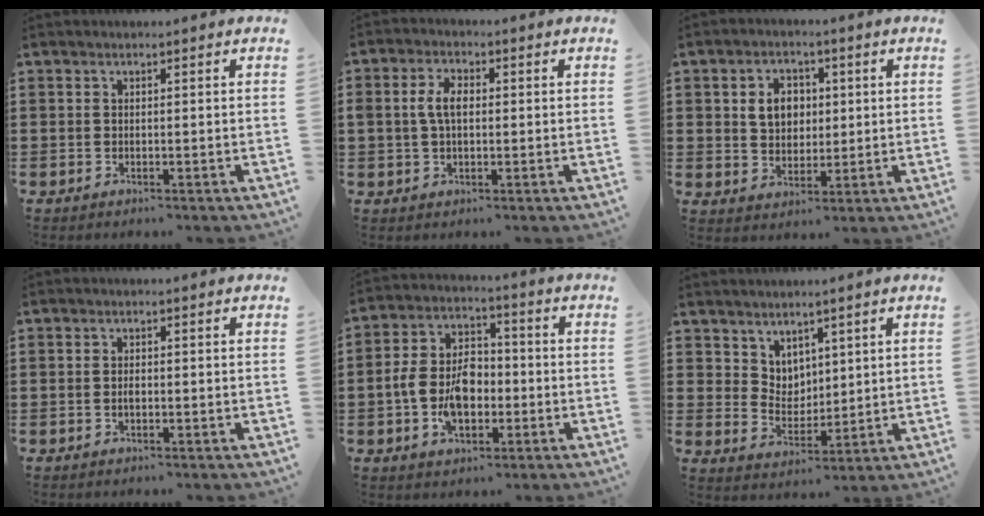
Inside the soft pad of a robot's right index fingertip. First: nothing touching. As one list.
[{"total": 4.4, "force": [0.4, 2.5, 3.6], "torque": [-0.089, 0.007, -0.001]}, {"total": 5.4, "force": [1.0, 4.4, 3.0], "torque": [-0.066, 0.013, 0.012]}, {"total": 1.1, "force": [-0.2, 0.6, 0.9], "torque": [-0.018, 0.002, -0.004]}, {"total": 8.6, "force": [-1.6, 6.0, 6.0], "torque": [-0.143, 0.010, -0.035]}, {"total": 4.7, "force": [3.6, 3.1, 0.0], "torque": [-0.020, -0.004, 0.068]}]